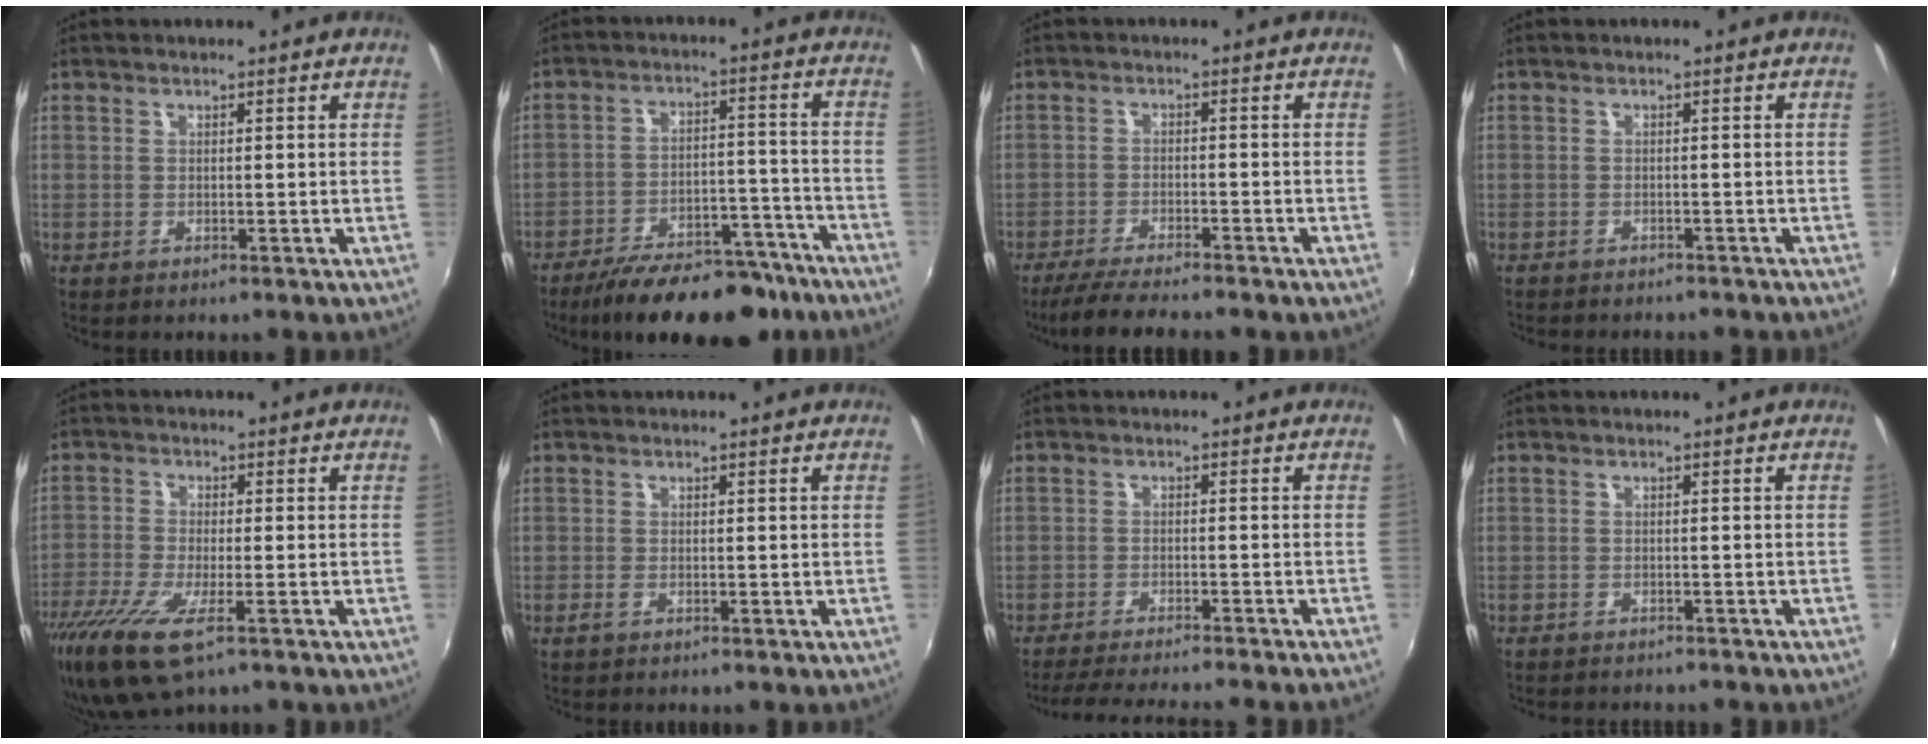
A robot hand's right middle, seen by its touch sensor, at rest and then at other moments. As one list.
[{"total": 19.2, "force": [-15.6, 6.7, 9.0], "torque": [-0.159, 0.000, -0.216]}, {"total": 8.3, "force": [-7.2, 0.3, 4.0], "torque": [-0.096, -0.020, -0.120]}, {"total": 4.6, "force": [-4.2, 1.2, 1.5], "torque": [-0.038, -0.012, -0.061]}, {"total": 10.6, "force": [-6.4, 2.8, 8.0], "torque": [-0.183, -0.039, -0.122]}, {"total": 0.9, "force": [-0.4, 0.3, 0.7], "torque": [-0.015, -0.004, -0.009]}, {"total": 10.9, "force": [-9.9, -0.6, 4.6], "torque": [-0.101, -0.012, -0.149]}, {"total": 4.0, "force": [-3.7, 0.9, 1.2], "torque": [-0.030, -0.012, -0.054]}]